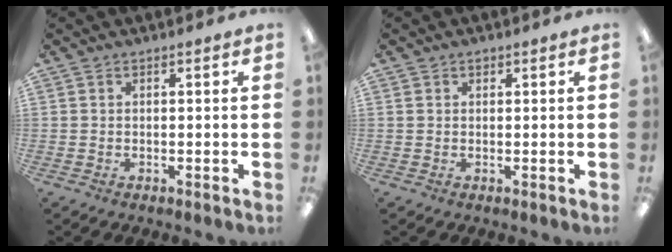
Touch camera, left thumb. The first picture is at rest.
{"total": 0.9, "force": [0.6, 0.7, 0.1], "torque": [0.004, -0.001, 0.009]}